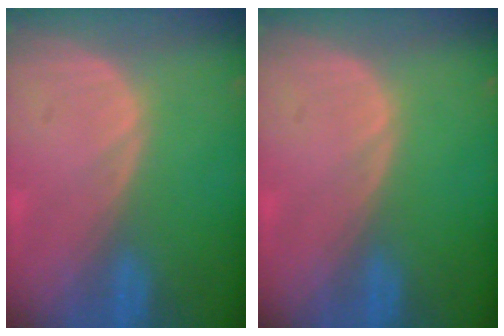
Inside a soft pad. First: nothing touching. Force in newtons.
{"total": 0.0}